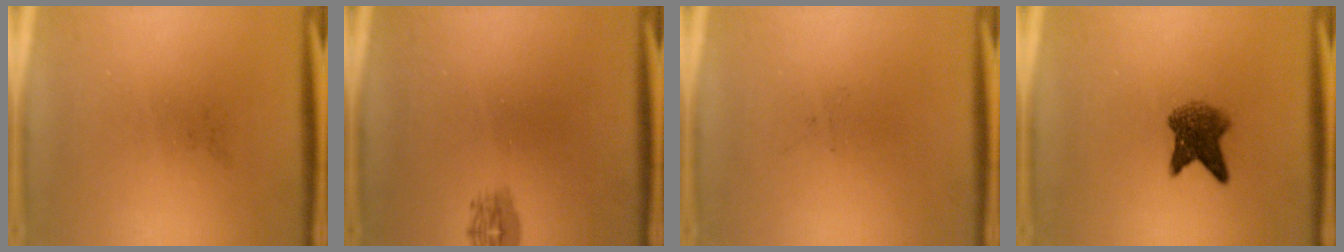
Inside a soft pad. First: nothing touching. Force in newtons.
{"total": 1.3}
{"total": 0.0}
{"total": 5.2}